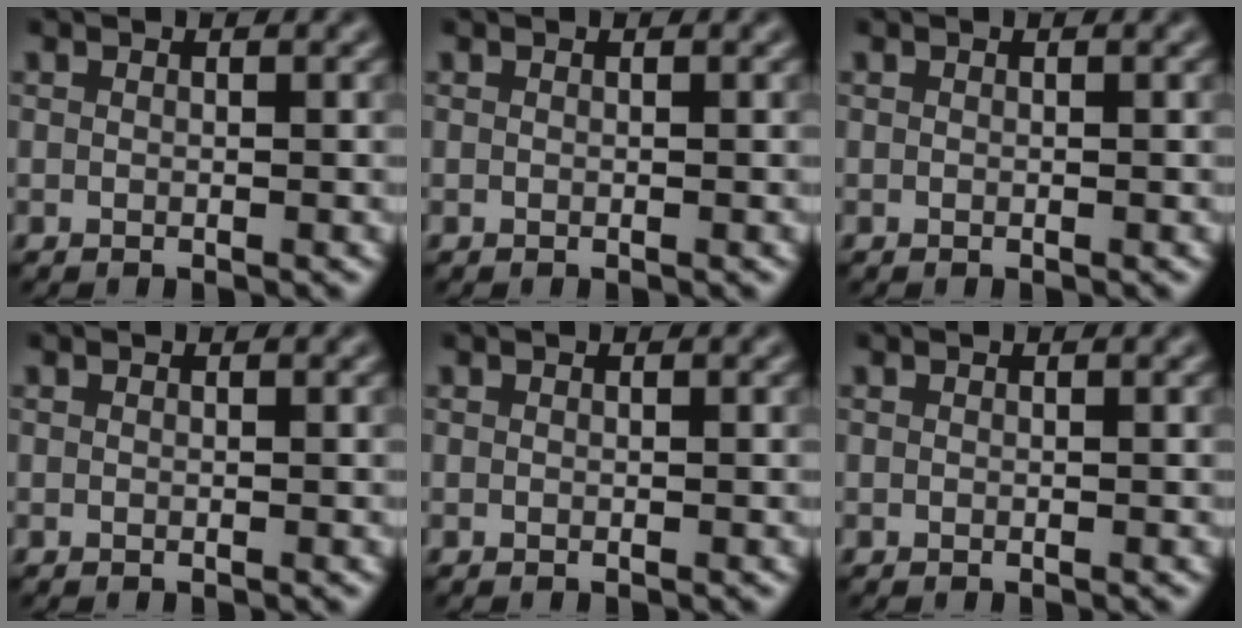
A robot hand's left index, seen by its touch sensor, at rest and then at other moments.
{"total": 0.0}
{"total": 0.0}
{"total": 0.0}
{"total": 0.0}
{"total": 0.0}